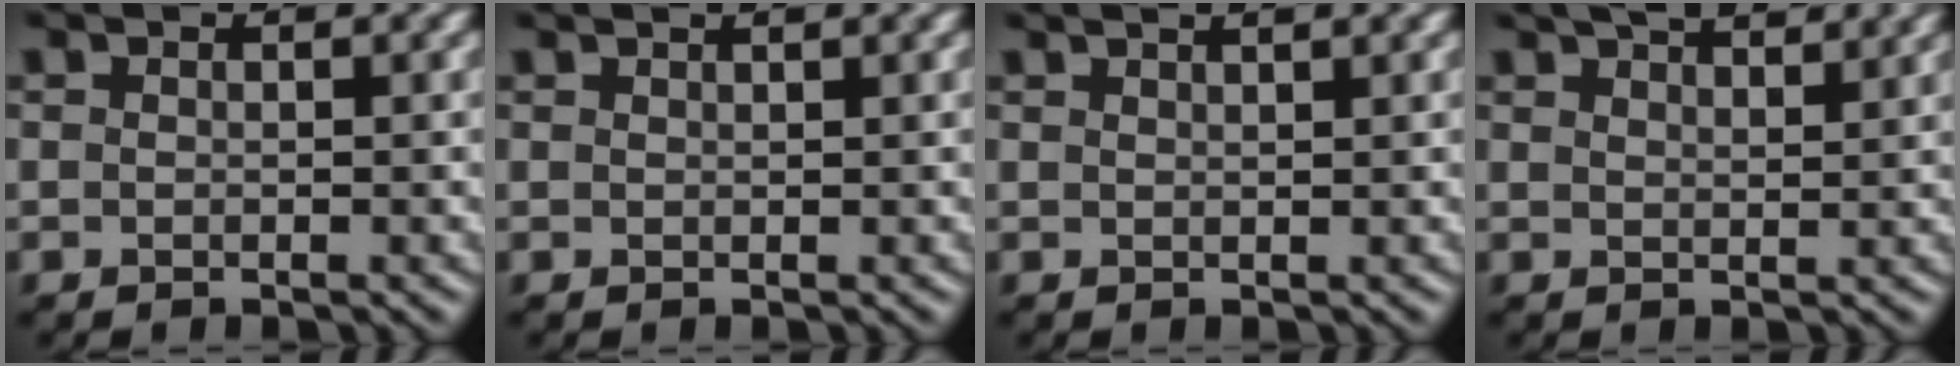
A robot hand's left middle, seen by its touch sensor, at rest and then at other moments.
{"total": 1.8, "force": [1.4, 0.6, 1.0], "torque": [0.004, 0.007, -0.003]}
{"total": 3.2, "force": [2.3, 1.1, 1.8], "torque": [0.001, 0.023, 0.001]}
{"total": 6.0, "force": [4.9, 1.8, 3.0], "torque": [-0.022, 0.026, 0.041]}